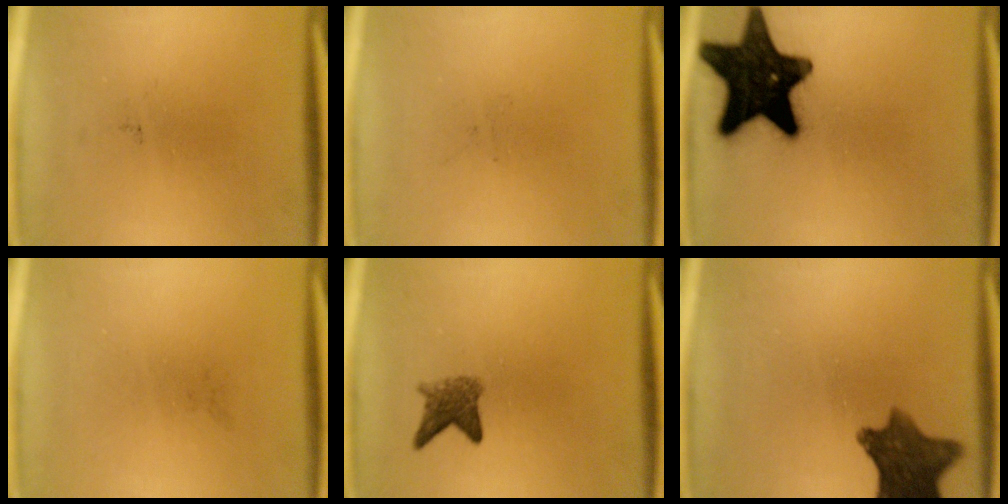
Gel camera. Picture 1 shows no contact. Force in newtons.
{"total": 0.0}
{"total": 19.5}
{"total": 0.0}
{"total": 3.2}
{"total": 9.9}